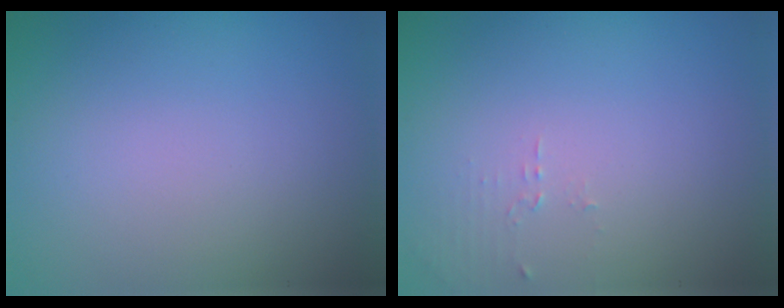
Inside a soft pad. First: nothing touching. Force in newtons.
{"total": 0.9, "press": 0.9, "slide": 0.3}